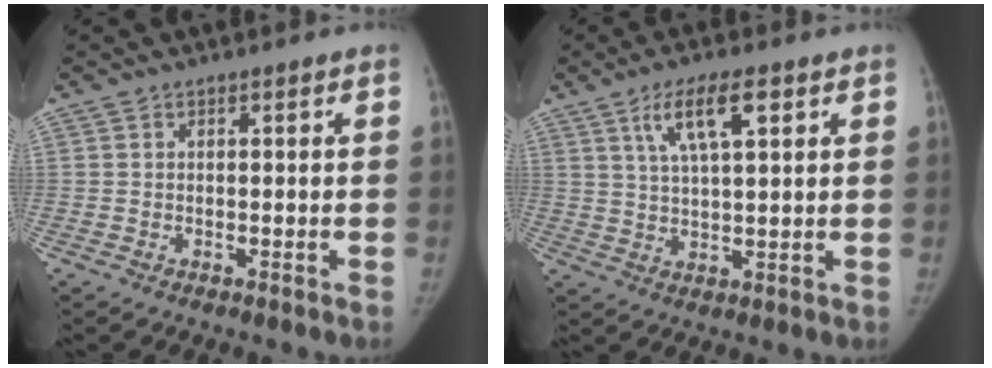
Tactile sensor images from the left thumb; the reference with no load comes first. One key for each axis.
{"total": 8.4, "fx": 4.0, "fy": 2.4, "fz": 7.0, "tx": -0.124, "ty": -0.007, "tz": 0.075}